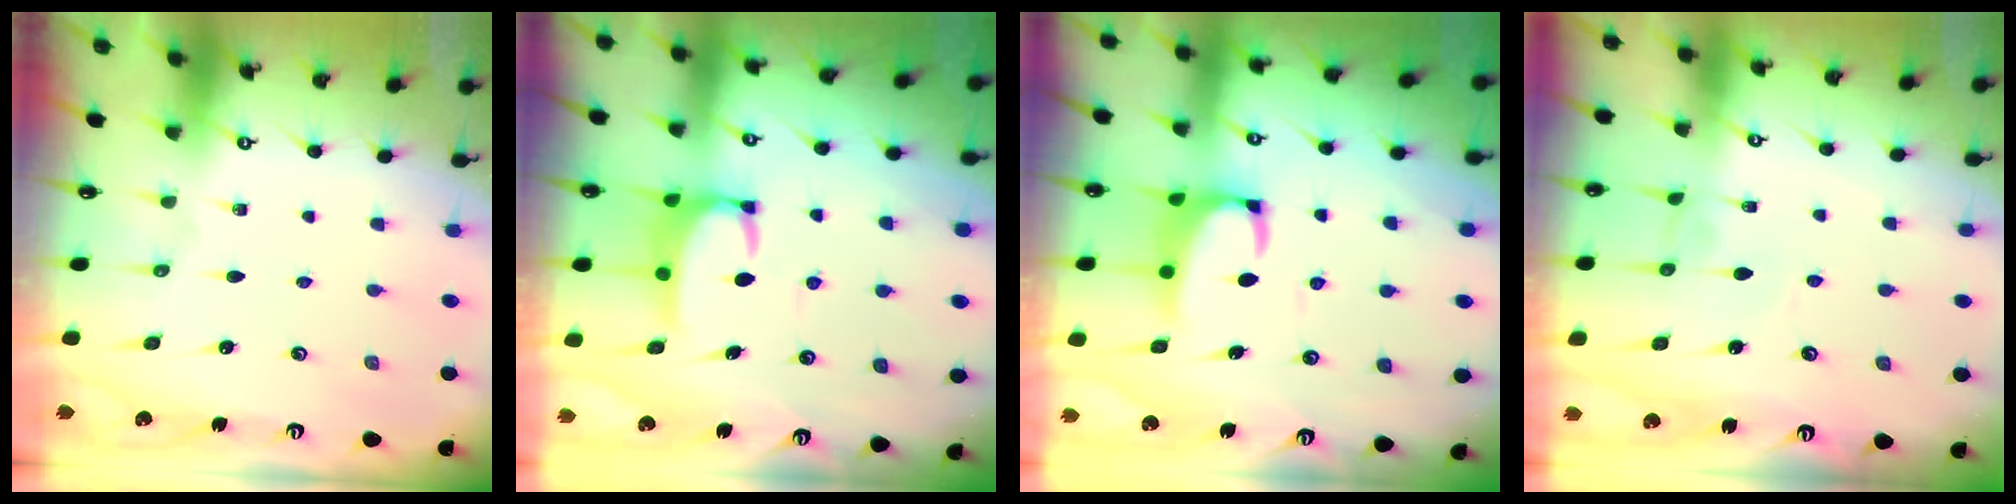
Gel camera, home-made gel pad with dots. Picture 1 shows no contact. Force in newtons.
{"total": 3.6, "press": 3.5, "slide": 0.9}
{"total": 2.1, "press": 1.8, "slide": 0.9}
{"total": 1.1, "press": 1.1, "slide": 0.2}